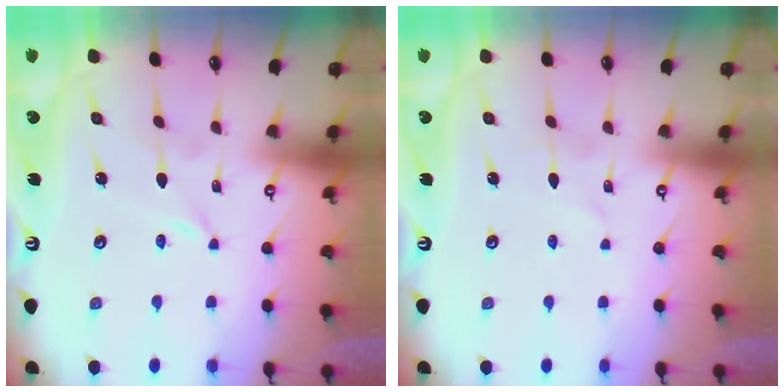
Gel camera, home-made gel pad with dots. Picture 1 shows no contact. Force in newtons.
{"total": 1.6, "press": 1.6, "slide": 0.1}